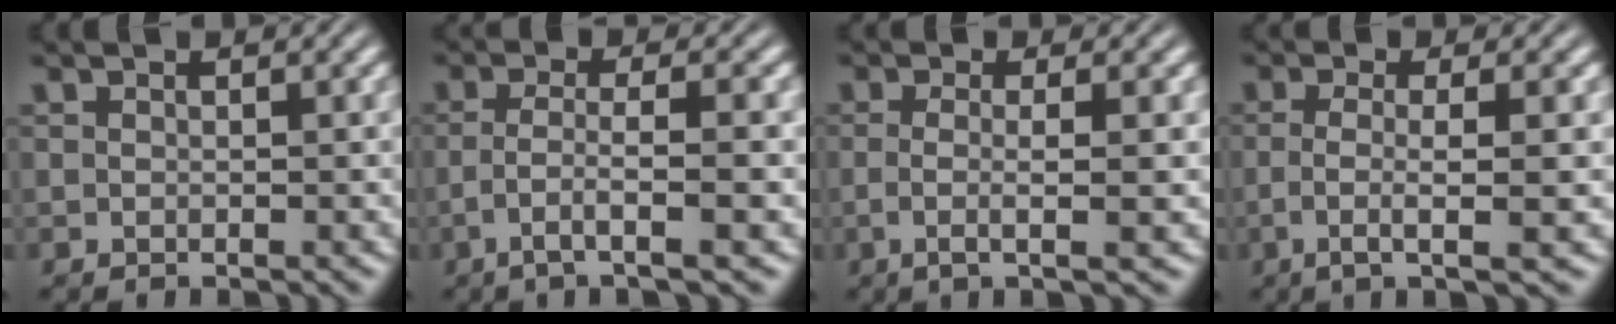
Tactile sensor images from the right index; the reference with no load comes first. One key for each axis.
{"total": 3.7, "fx": -1.9, "fy": -0.5, "fz": 3.2, "tx": -0.062, "ty": -0.019, "tz": -0.021}
{"total": 2.9, "fx": -0.5, "fy": -0.9, "fz": 2.7, "tx": -0.050, "ty": -0.011, "tz": -0.002}
{"total": 3.7, "fx": -0.6, "fy": -0.6, "fz": 3.6, "tx": -0.064, "ty": -0.015, "tz": -0.002}